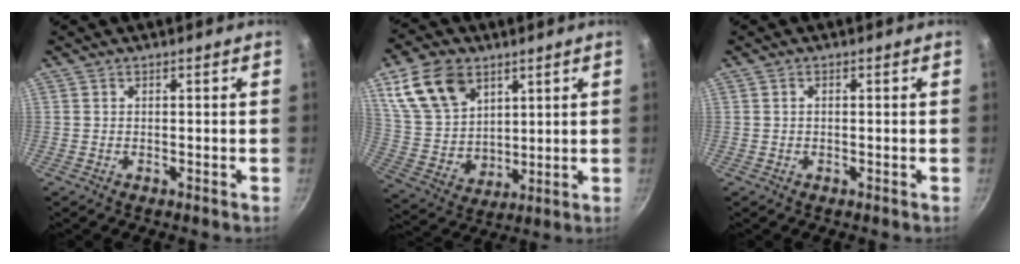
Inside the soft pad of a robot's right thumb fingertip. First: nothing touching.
{"total": 16.5, "force": [7.9, 11.4, 8.9], "torque": [-0.143, -0.027, 0.165]}
{"total": 0.6, "force": [0.1, 0.4, 0.5], "torque": [-0.012, 0.005, 0.001]}